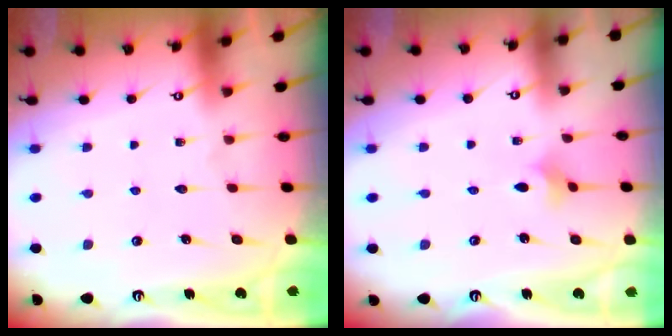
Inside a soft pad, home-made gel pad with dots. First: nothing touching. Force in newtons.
{"total": 2.9, "press": 2.9, "slide": 0.5}